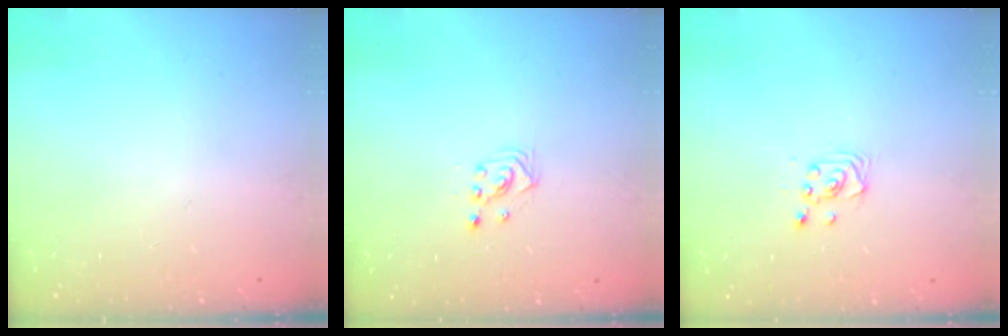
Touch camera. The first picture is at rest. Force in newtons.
{"total": 2.2, "press": 2.2, "slide": 0.2}
{"total": 2.6, "press": 2.6, "slide": 0.2}